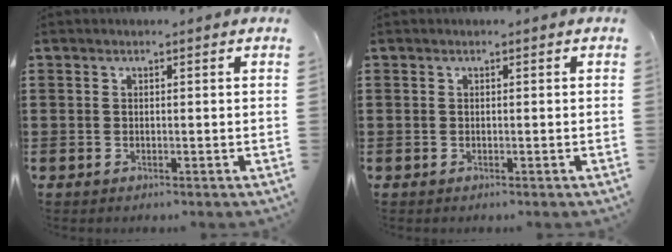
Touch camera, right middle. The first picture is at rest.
{"total": 0.0}